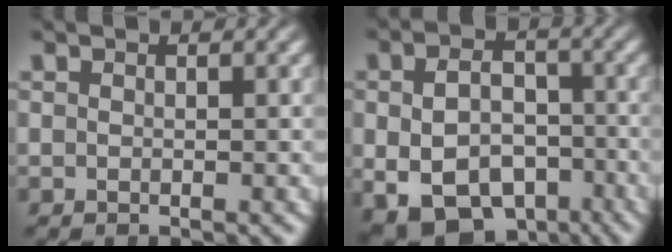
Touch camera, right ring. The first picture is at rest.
{"total": 11.0, "force": [-4.7, 8.3, 5.5], "torque": [-0.087, -0.048, -0.065]}